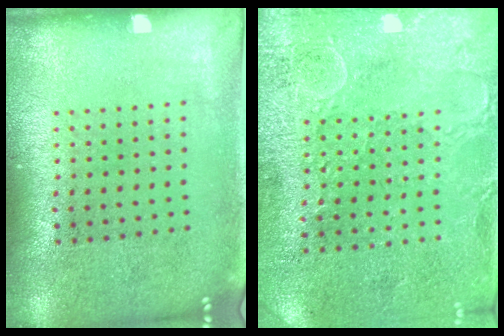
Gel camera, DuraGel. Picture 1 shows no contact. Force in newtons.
{"total": 2.7, "press": 2.6, "slide": 0.8}